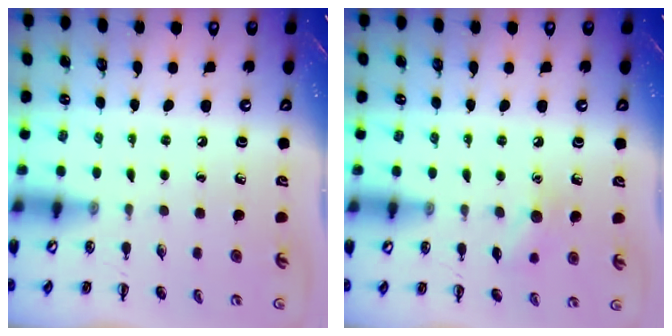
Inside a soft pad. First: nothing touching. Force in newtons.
{"total": 8.2, "press": 8.0, "slide": 1.9}